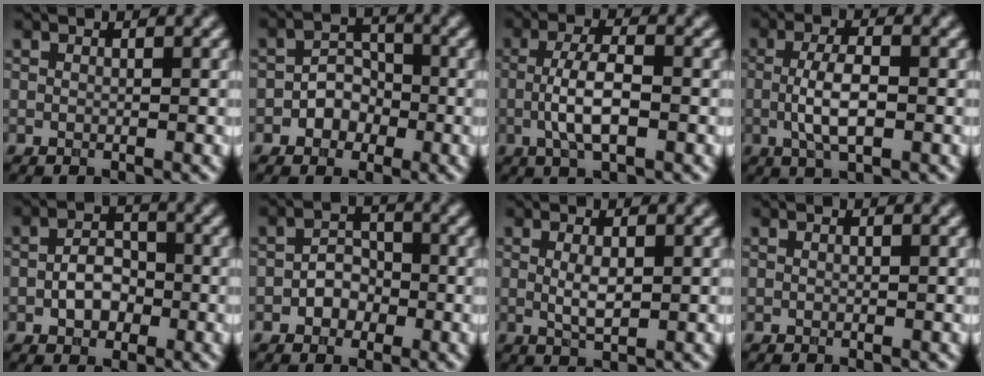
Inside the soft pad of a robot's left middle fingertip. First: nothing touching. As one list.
[{"total": 2.8, "force": [-1.1, 2.3, 1.3], "torque": [-0.010, 0.007, -0.021]}, {"total": 4.1, "force": [-0.8, 1.3, 3.8], "torque": [-0.076, 0.002, -0.019]}, {"total": 3.9, "force": [-0.4, 1.3, 3.6], "torque": [-0.072, -0.001, -0.010]}, {"total": 3.4, "force": [-0.8, 2.4, 2.3], "torque": [-0.038, 0.001, -0.017]}, {"total": 2.5, "force": [-1.0, 2.0, 1.2], "torque": [-0.013, 0.005, -0.019]}, {"total": 2.0, "force": [0.2, 0.7, 1.9], "torque": [-0.040, -0.002, 0.007]}, {"total": 0.0}]